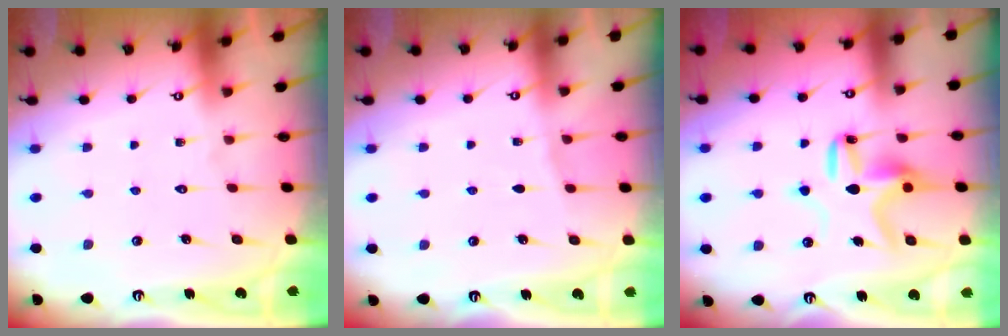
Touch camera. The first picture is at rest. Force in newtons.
{"total": 2.2, "press": 2.2, "slide": 0.4}
{"total": 10.0, "press": 10.0, "slide": 0.4}